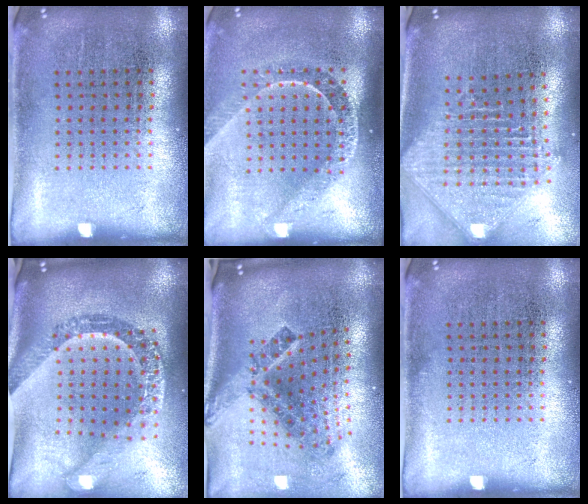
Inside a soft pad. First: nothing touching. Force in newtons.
{"total": 2.1, "press": 1.6, "slide": 1.3}
{"total": 2.5, "press": 1.9, "slide": 1.6}
{"total": 3.1, "press": 2.3, "slide": 2.0}
{"total": 2.9, "press": 1.7, "slide": 2.4}
{"total": 0.0}